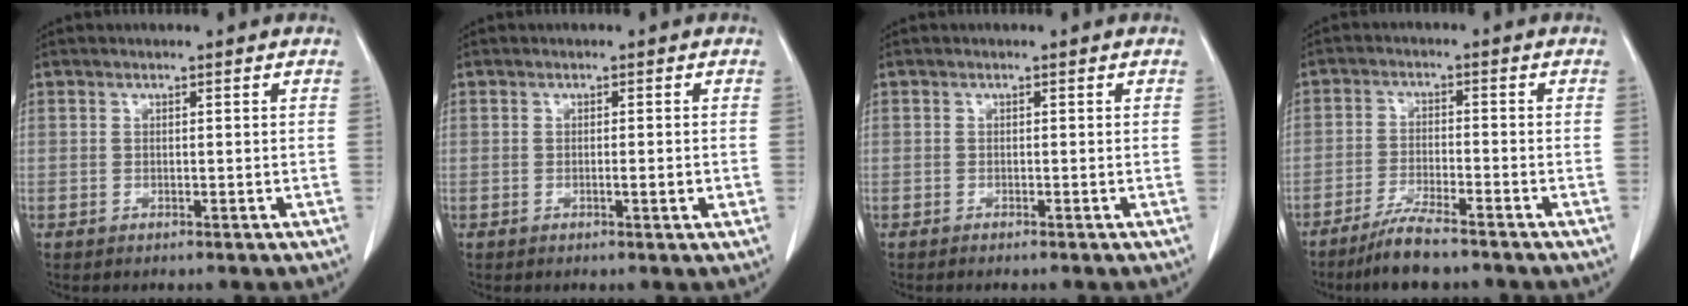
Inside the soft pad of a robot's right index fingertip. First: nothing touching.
{"total": 1.7, "force": [-0.3, 0.2, 1.7], "torque": [-0.028, -0.002, -0.004]}
{"total": 0.7, "force": [-0.6, 0.0, 0.4], "torque": [-0.009, -0.001, -0.009]}
{"total": 6.3, "force": [-5.1, 0.5, 3.8], "torque": [-0.072, -0.017, -0.089]}